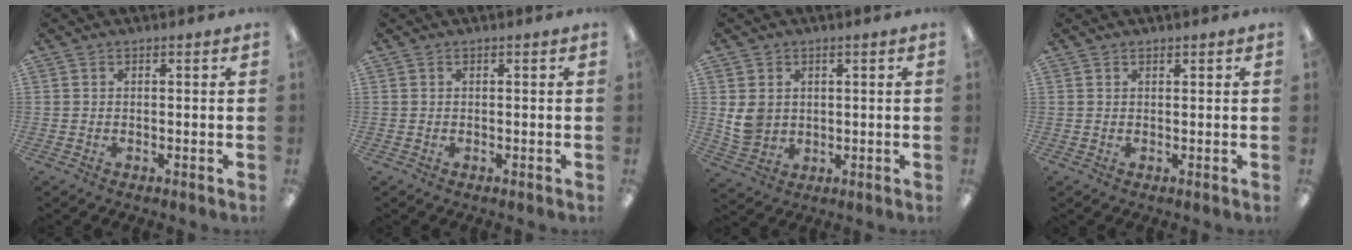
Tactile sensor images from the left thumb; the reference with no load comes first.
{"total": 0.0}
{"total": 6.0, "force": [1.0, 5.3, 2.6], "torque": [-0.060, 0.005, 0.021]}
{"total": 0.6, "force": [0.6, 0.2, 0.0], "torque": [-0.001, -0.001, 0.011]}